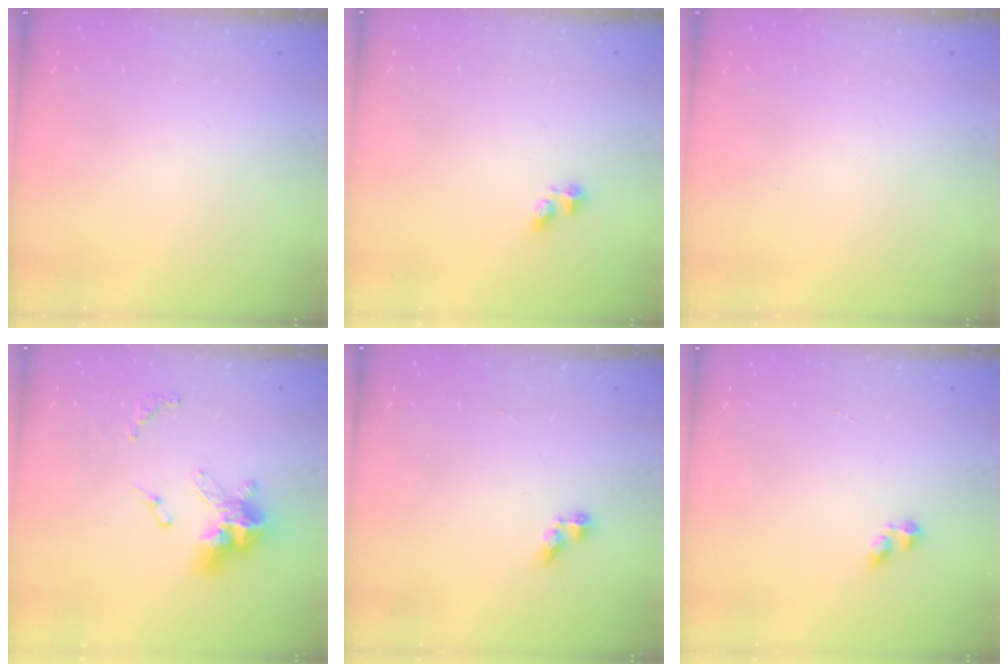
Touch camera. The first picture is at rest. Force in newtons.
{"total": 2.2, "press": 2.2, "slide": 0.5}
{"total": 0.0}
{"total": 13.5, "press": 13.4, "slide": 1.3}
{"total": 3.4, "press": 3.4, "slide": 0.5}
{"total": 2.2, "press": 2.1, "slide": 0.6}